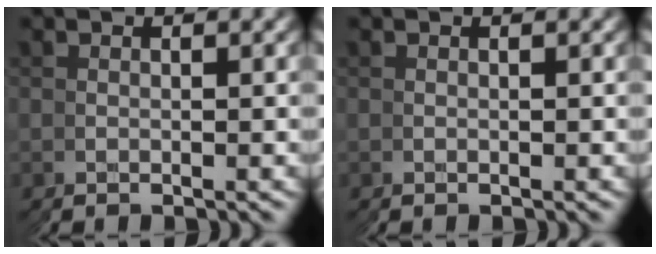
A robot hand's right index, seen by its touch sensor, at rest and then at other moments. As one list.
[{"total": 0.0}]